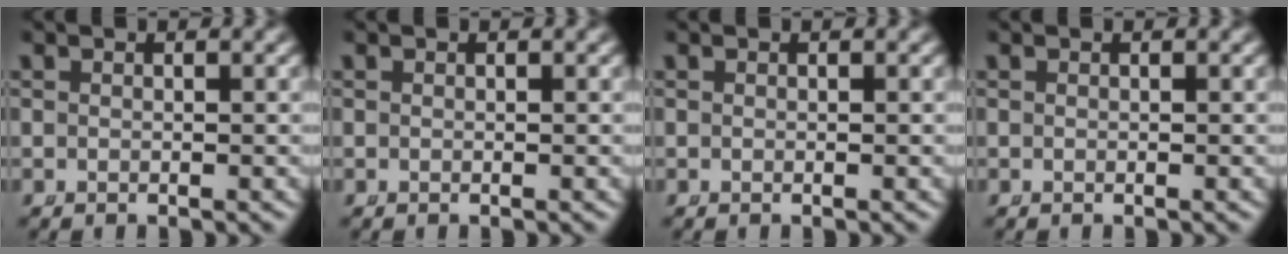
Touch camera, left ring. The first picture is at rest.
{"total": 0.0}
{"total": 0.0}
{"total": 0.0}